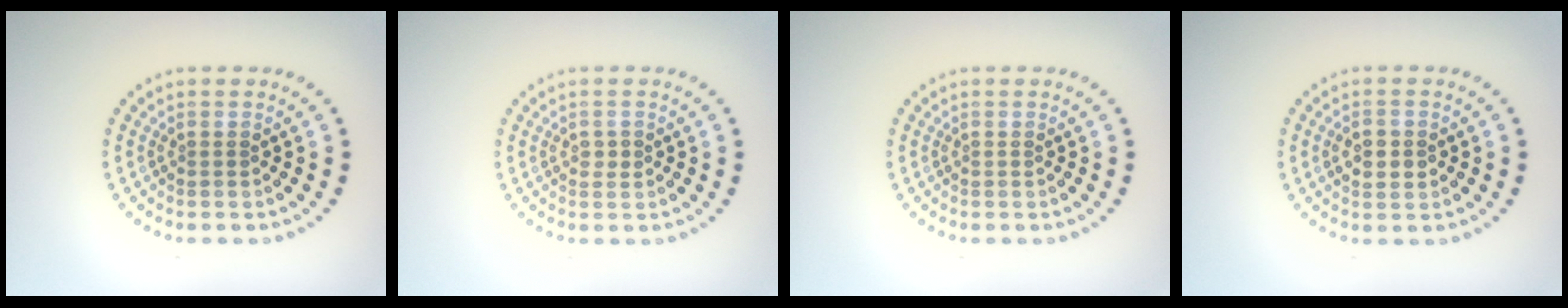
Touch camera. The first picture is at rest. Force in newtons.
{"total": 0.9, "press": 0.9, "slide": 0.0}
{"total": 0.0}
{"total": 2.7, "press": 2.7, "slide": 0.1}